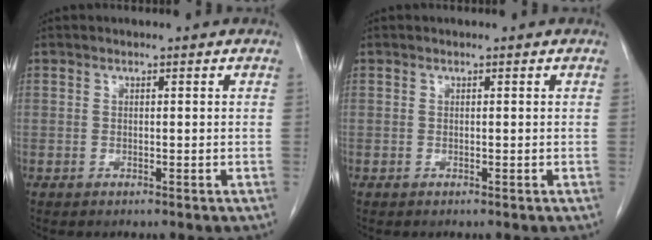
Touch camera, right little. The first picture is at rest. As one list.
[{"total": 0.0}]